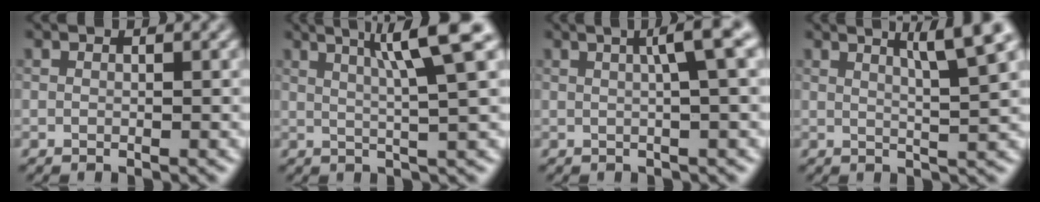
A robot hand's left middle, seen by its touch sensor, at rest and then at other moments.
{"total": 6.6, "force": [2.8, 0.7, 5.9], "torque": [-0.083, 0.015, 0.047]}
{"total": 4.4, "force": [1.1, 0.7, 4.2], "torque": [-0.052, 0.017, 0.015]}
{"total": 5.5, "force": [2.8, 0.7, 4.6], "torque": [-0.059, 0.008, 0.045]}